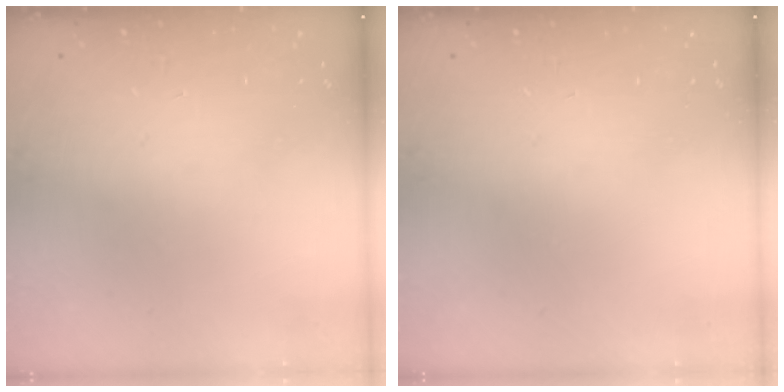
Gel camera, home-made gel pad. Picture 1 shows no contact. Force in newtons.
{"total": 0.0}